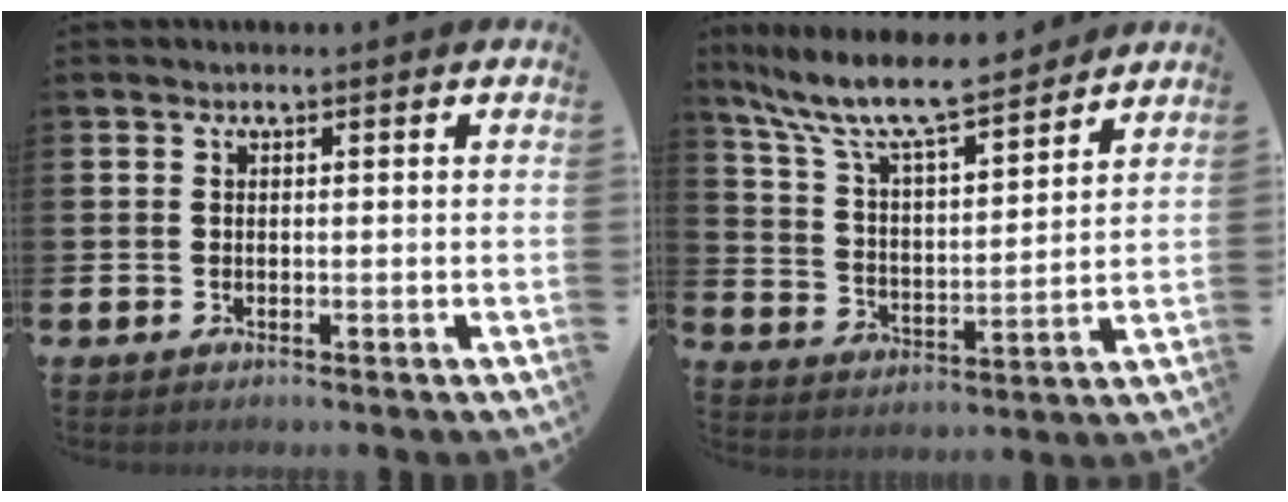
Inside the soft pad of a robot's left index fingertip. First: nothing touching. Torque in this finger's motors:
{"motor_torque": [1.75, -0.39, 0.36, 0.21]}